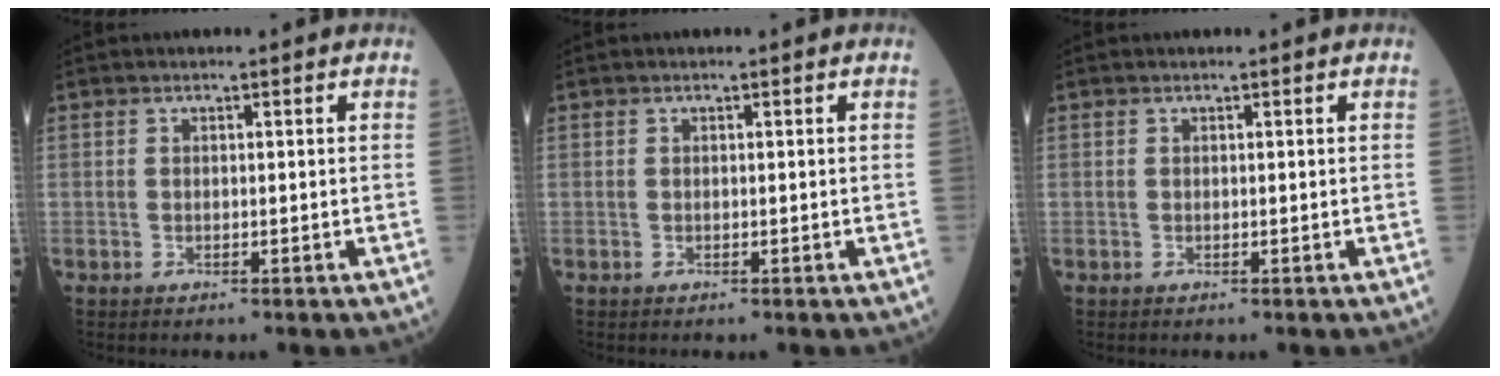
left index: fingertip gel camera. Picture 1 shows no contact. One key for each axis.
{"total": 0.0}
{"total": 0.0}